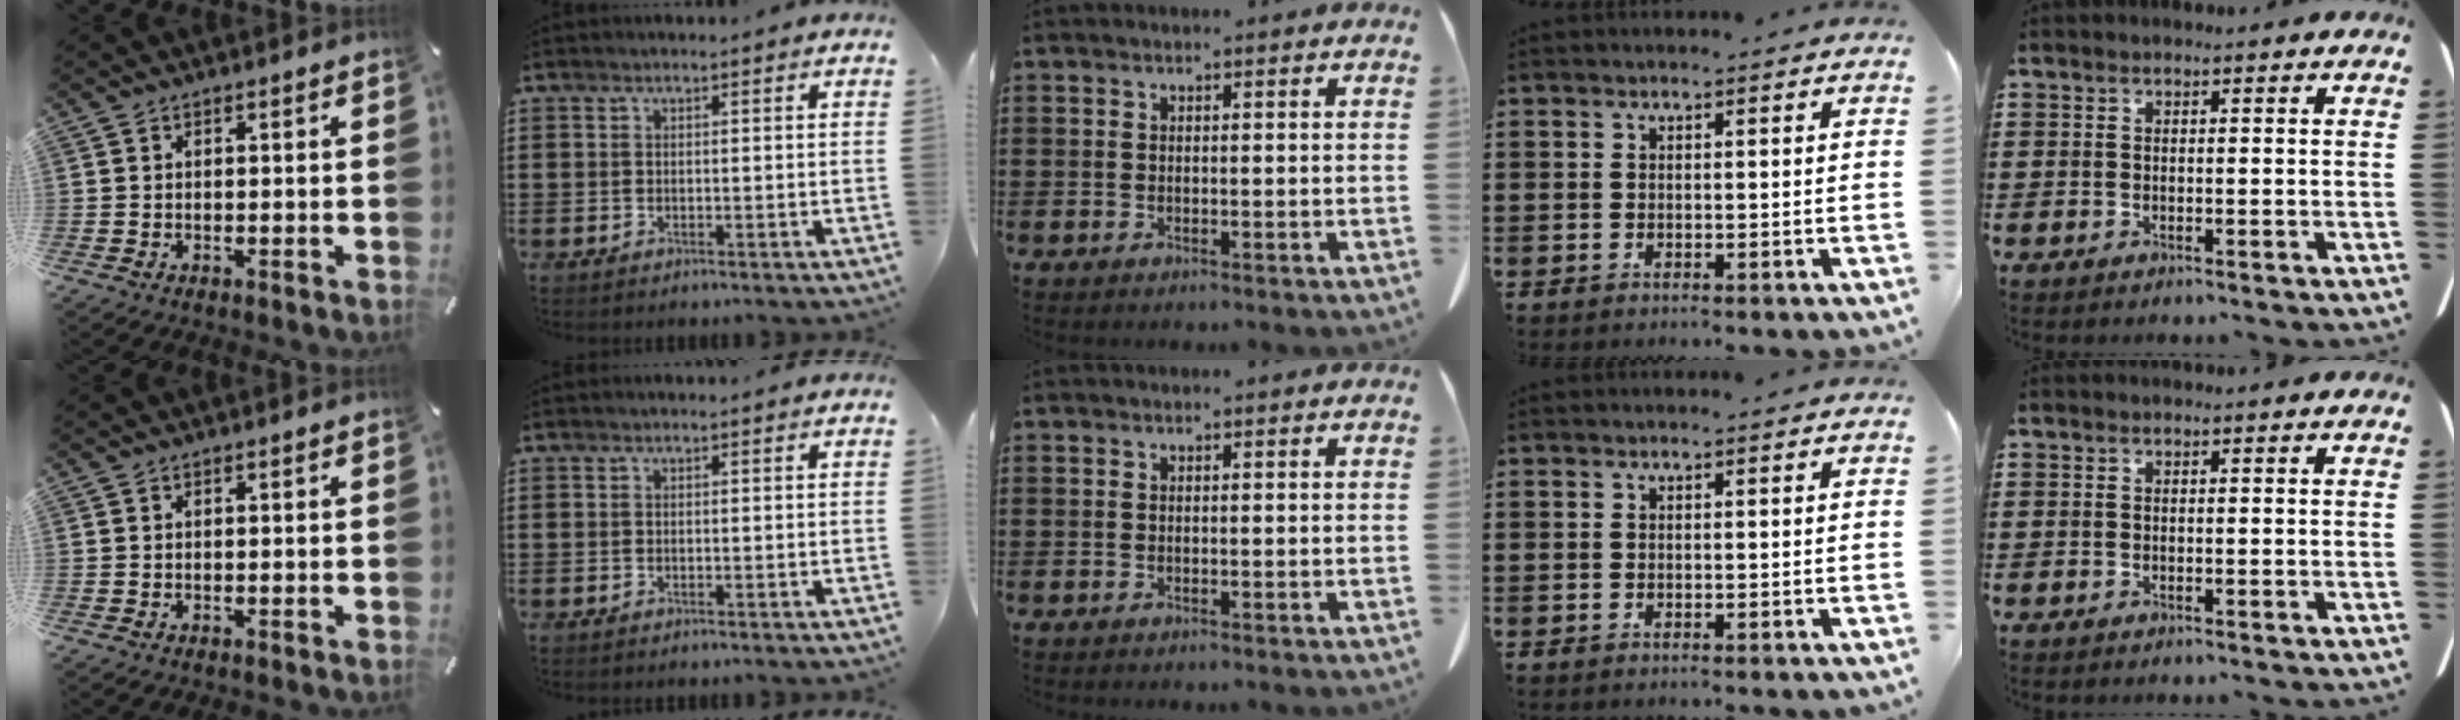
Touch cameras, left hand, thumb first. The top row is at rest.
{}